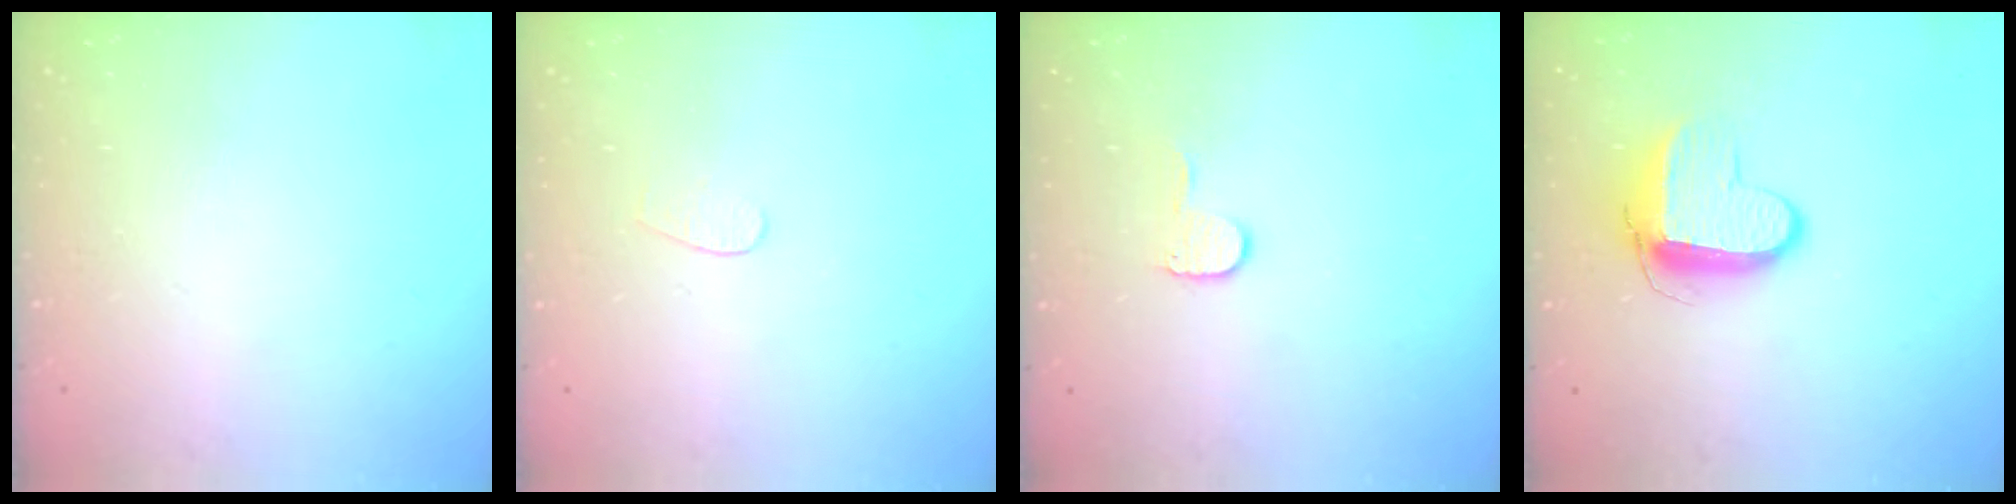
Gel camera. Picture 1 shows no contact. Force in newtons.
{"total": 3.5, "press": 3.5, "slide": 0.3}
{"total": 5.4, "press": 5.3, "slide": 0.5}
{"total": 9.5, "press": 9.5, "slide": 0.8}